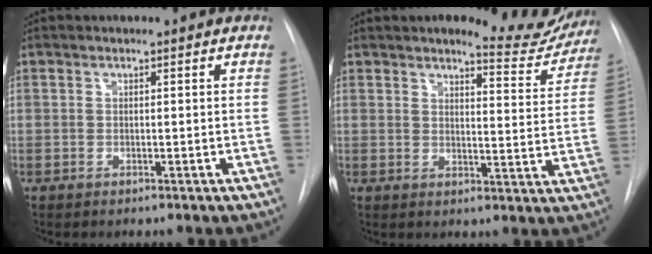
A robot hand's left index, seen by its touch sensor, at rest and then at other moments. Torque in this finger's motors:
{"motor_torque": [0.78, -0.85, 0.13, 0.01]}